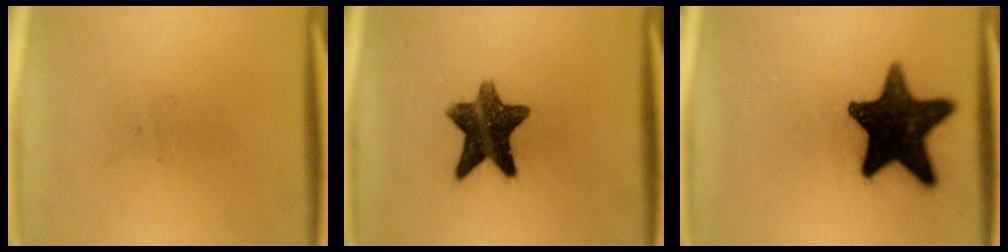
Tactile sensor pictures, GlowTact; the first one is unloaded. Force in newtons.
{"total": 11.3}
{"total": 17.6}